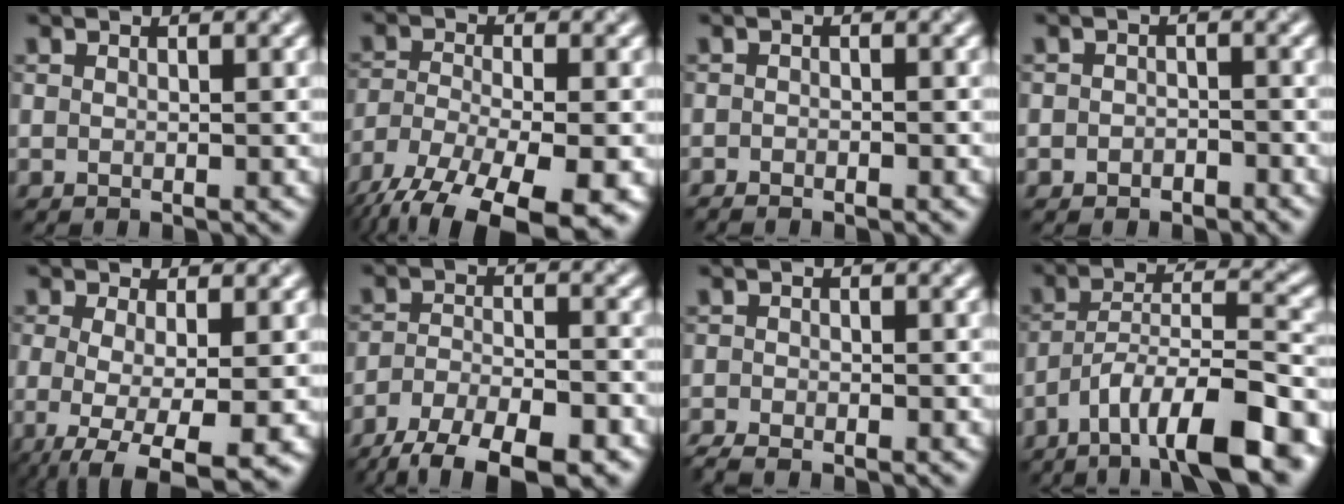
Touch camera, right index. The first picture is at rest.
{"total": 14.0, "force": [-10.5, 4.9, 7.9], "torque": [-0.151, -0.047, -0.153]}
{"total": 0.9, "force": [-0.8, -0.1, 0.0], "torque": [0.001, -0.001, -0.017]}
{"total": 1.2, "force": [-0.9, 0.7, 0.1], "torque": [0.004, 0.002, -0.017]}
{"total": 6.7, "force": [-2.4, 1.9, 6.0], "torque": [-0.102, -0.015, -0.036]}
{"total": 8.8, "force": [-6.9, 2.7, 4.7], "torque": [-0.070, -0.012, -0.117]}
{"total": 2.0, "force": [-1.9, 0.2, 0.6], "torque": [-0.017, -0.006, -0.042]}
{"total": 11.2, "force": [-7.3, 2.7, 8.0], "torque": [-0.128, 0.015, -0.127]}